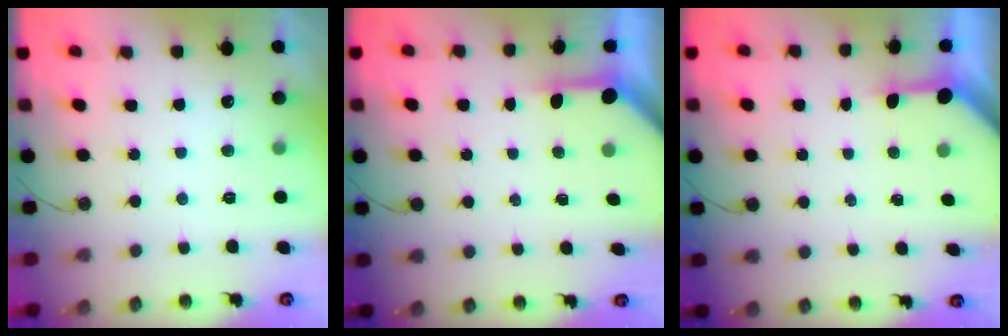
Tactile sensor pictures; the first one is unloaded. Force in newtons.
{"total": 3.3, "press": 3.3, "slide": 0.4}
{"total": 3.2, "press": 3.2, "slide": 0.3}